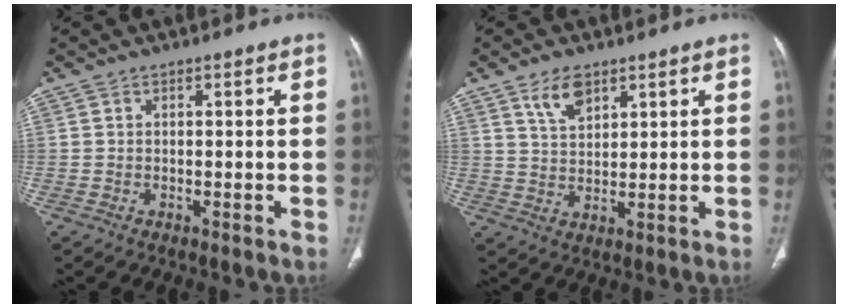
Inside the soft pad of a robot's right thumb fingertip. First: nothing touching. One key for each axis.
{"total": 5.8, "fx": 3.6, "fy": 2.9, "fz": 3.5, "tx": -0.050, "ty": -0.020, "tz": 0.070}